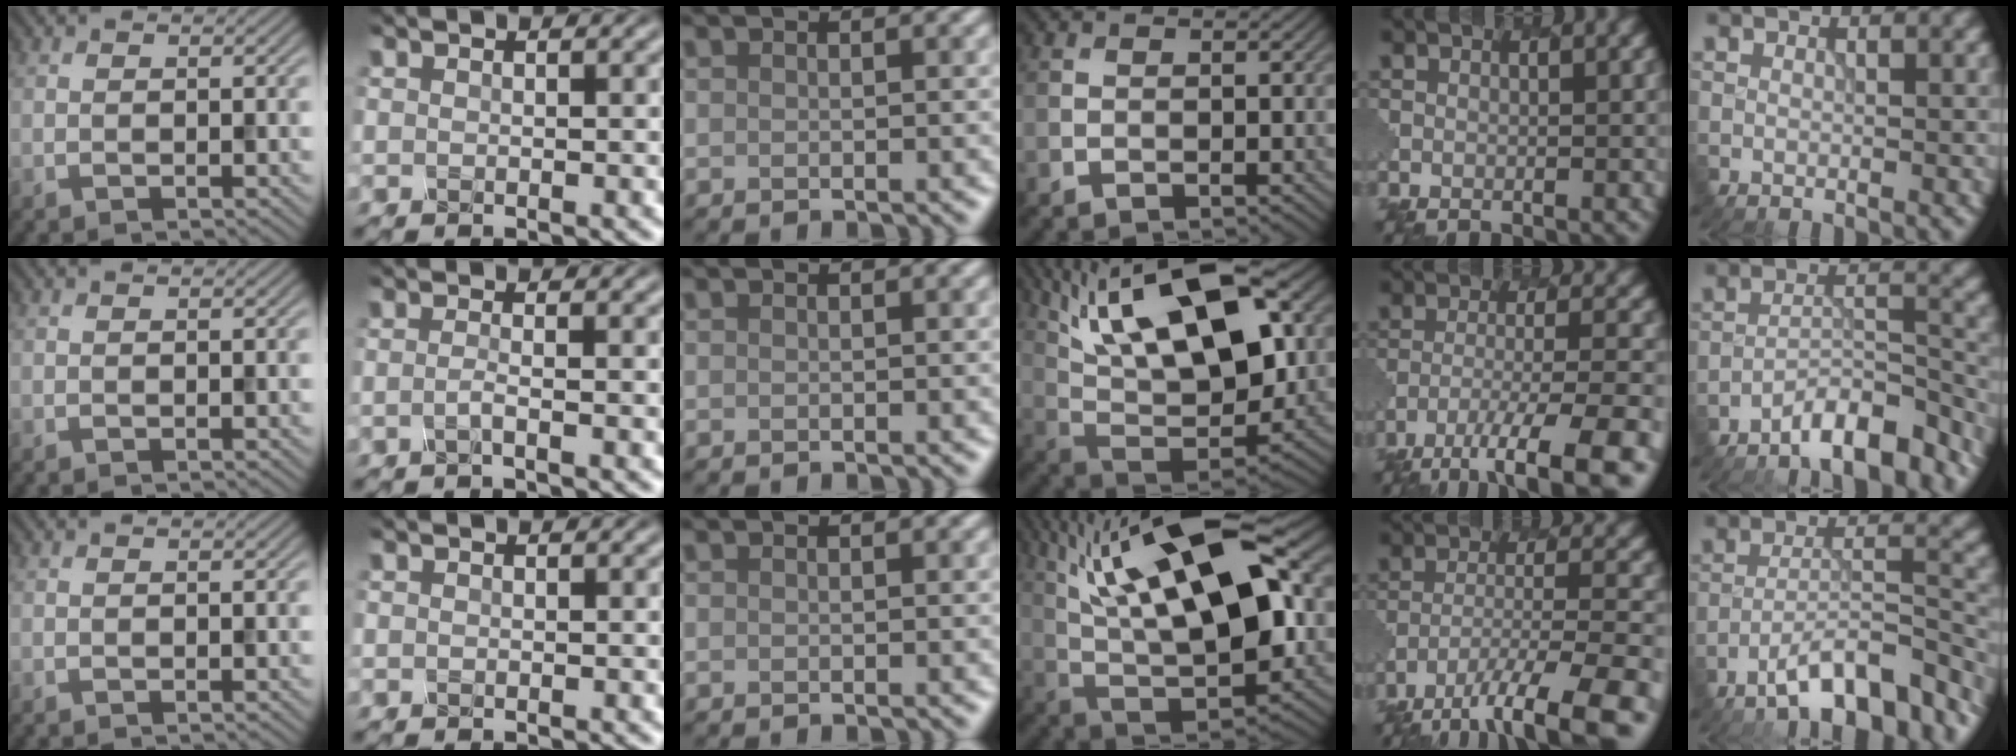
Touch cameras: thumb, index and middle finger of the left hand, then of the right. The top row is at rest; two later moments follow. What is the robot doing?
{"motion": "twist", "object": "rubiks cube"}